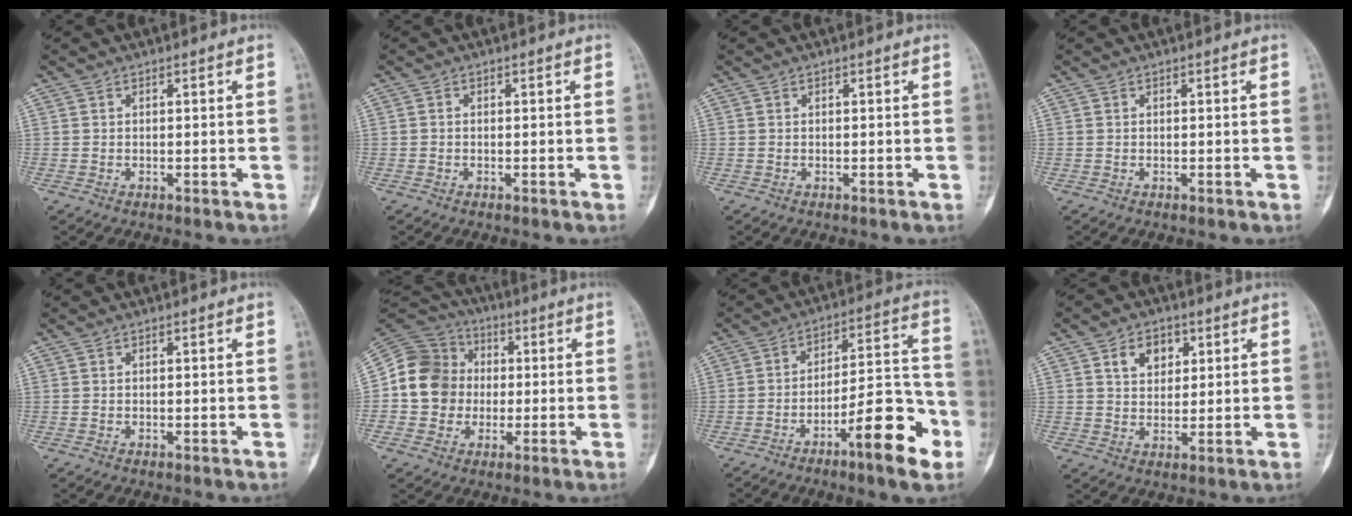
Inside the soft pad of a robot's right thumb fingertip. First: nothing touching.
{"total": 0.0}
{"total": 0.0}
{"total": 0.0}
{"total": 0.0}
{"total": 13.0, "force": [-0.5, 11.8, 5.3], "torque": [-0.074, 0.028, -0.016]}
{"total": 15.5, "force": [-7.7, 3.8, 12.9], "torque": [-0.178, 0.060, -0.116]}
{"total": 6.3, "force": [2.7, 4.5, 3.5], "torque": [-0.029, -0.010, 0.043]}